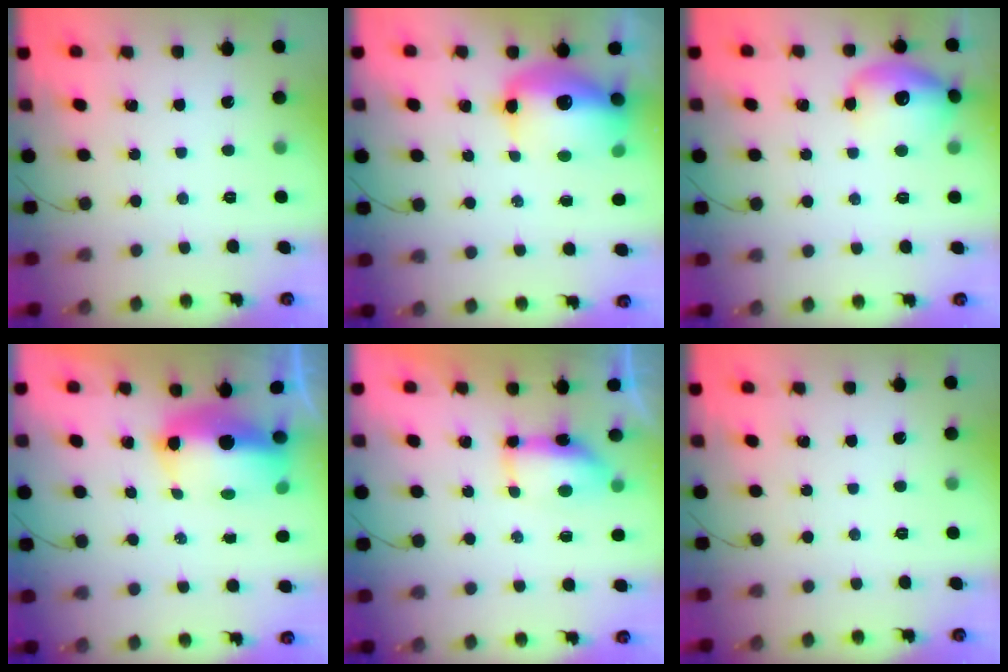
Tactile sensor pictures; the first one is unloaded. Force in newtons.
{"total": 15.1, "press": 14.7, "slide": 3.6}
{"total": 12.8, "press": 12.6, "slide": 2.2}
{"total": 10.5, "press": 10.3, "slide": 2.2}
{"total": 7.2, "press": 7.2, "slide": 0.4}
{"total": 0.0}